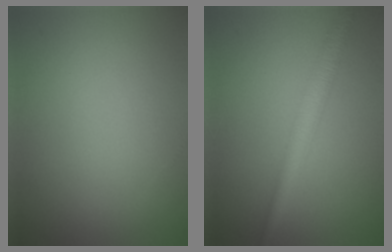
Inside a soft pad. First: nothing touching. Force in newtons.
{"total": 2.9, "press": 2.9, "slide": 0.0}